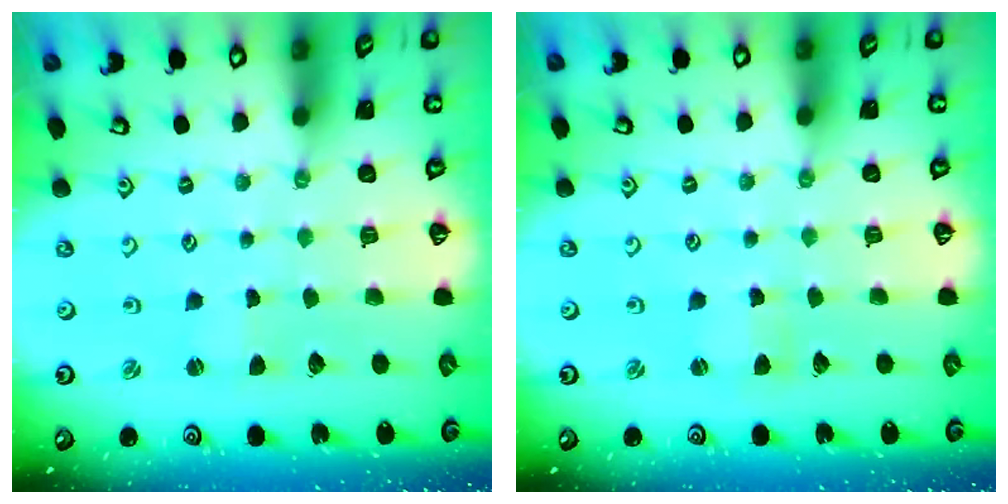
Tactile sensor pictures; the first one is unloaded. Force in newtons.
{"total": 1.6, "press": 1.6, "slide": 0.2}